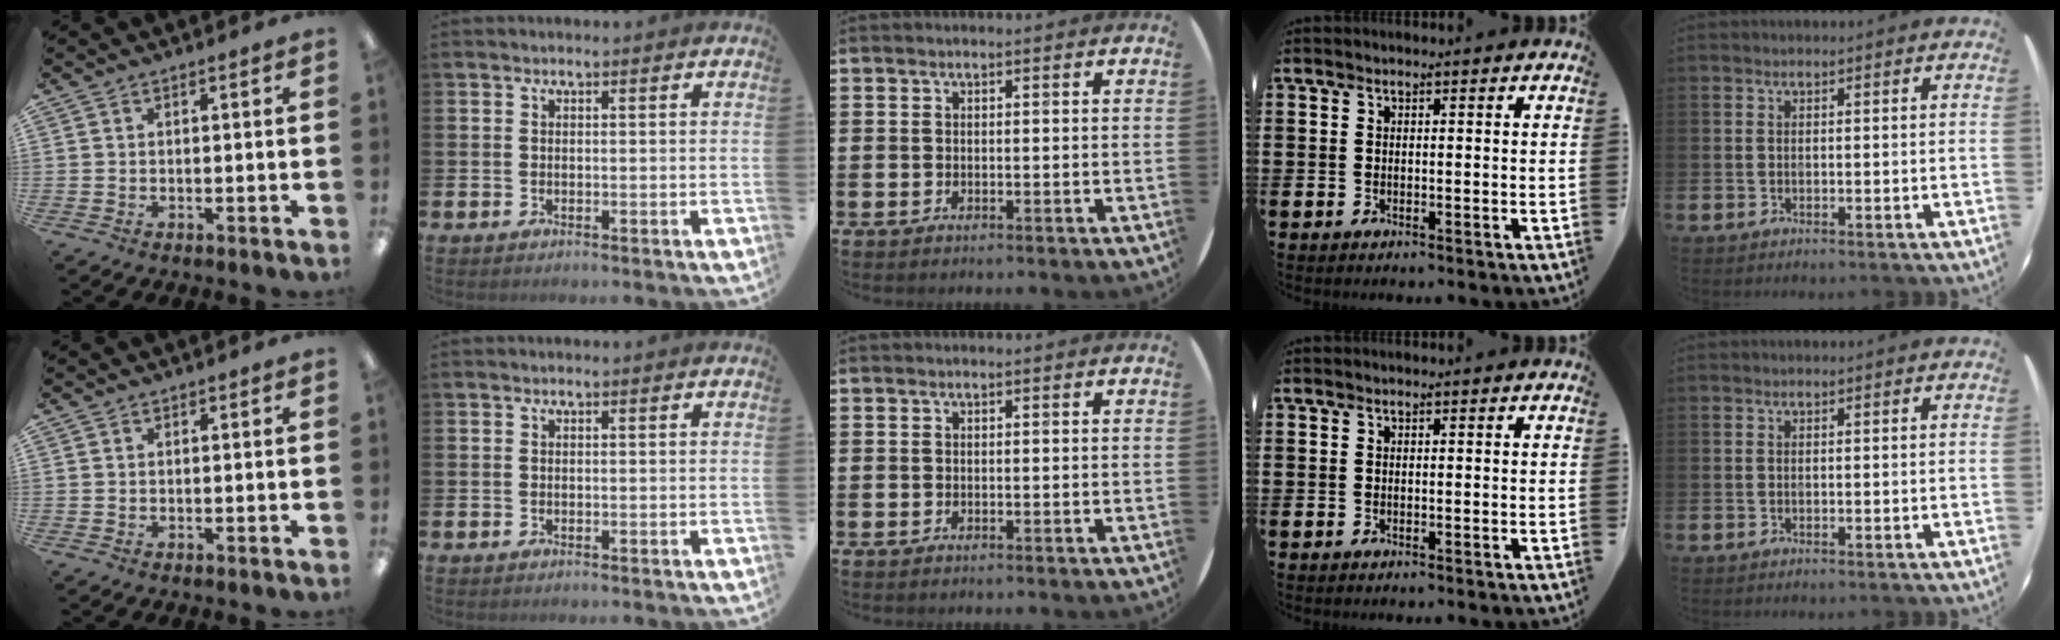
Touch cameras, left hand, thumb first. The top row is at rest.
{}